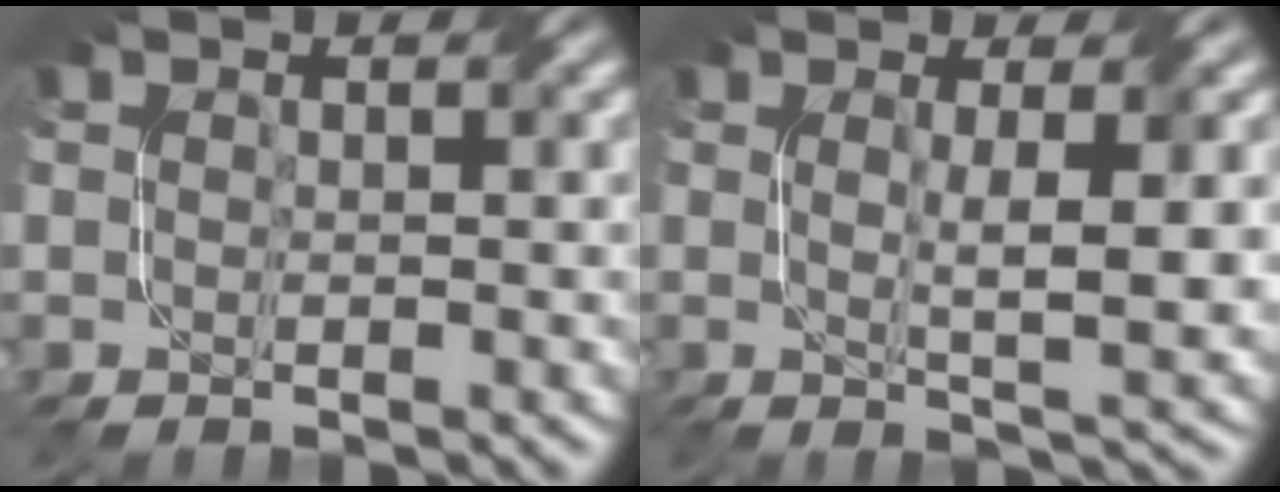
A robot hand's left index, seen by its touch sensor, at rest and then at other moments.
{"total": 5.1, "force": [0.7, 0.9, 5.0], "torque": [-0.075, -0.004, 0.012]}